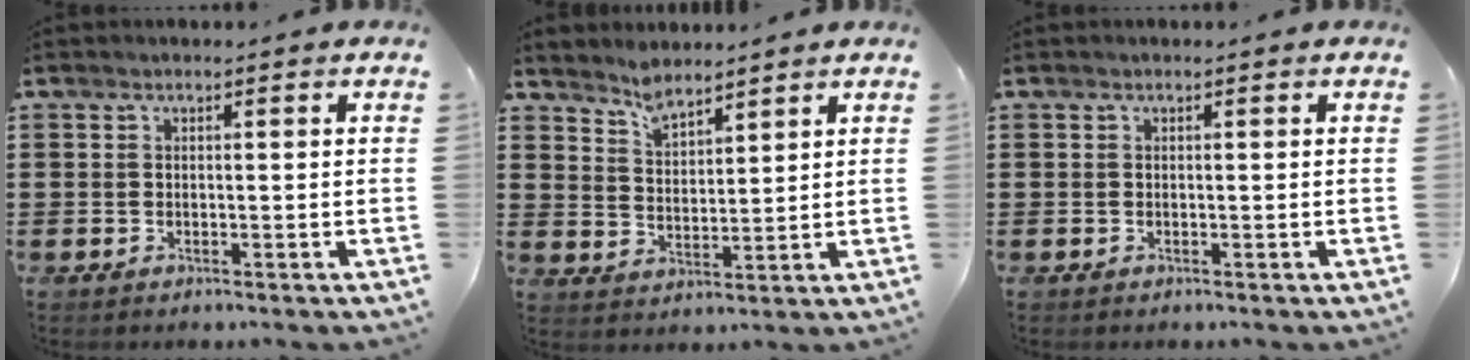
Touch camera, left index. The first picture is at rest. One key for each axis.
{"total": 4.1, "fx": 3.9, "fy": 1.1, "fz": 0.2, "tx": -0.019, "ty": -0.008, "tz": 0.076}
{"total": 0.0}